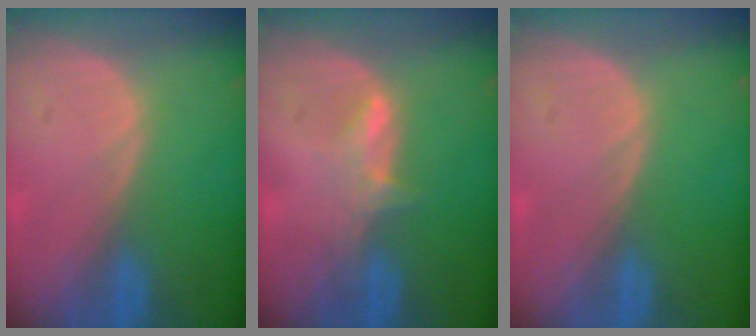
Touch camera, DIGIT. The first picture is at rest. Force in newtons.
{"total": 2.8, "press": 2.8, "slide": 0.4}
{"total": 0.0}